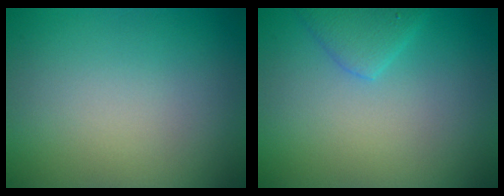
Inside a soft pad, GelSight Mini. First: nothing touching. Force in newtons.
{"total": 2.3, "press": 2.3, "slide": 0.1}